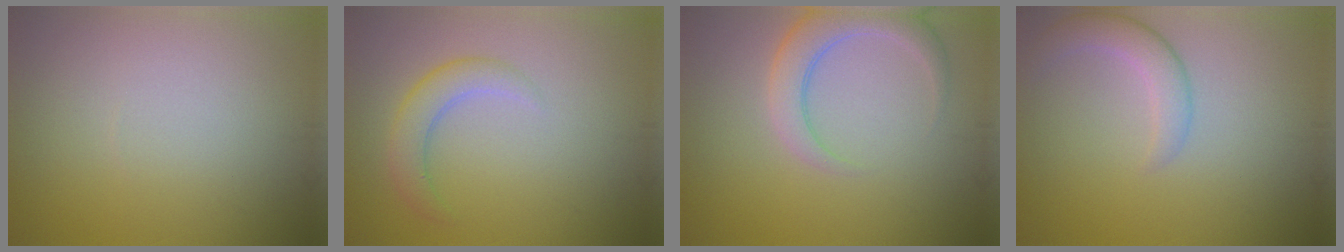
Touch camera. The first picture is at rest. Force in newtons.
{"total": 2.8, "press": 2.8, "slide": 0.1}
{"total": 4.1, "press": 4.1, "slide": 0.5}
{"total": 2.7, "press": 2.7, "slide": 0.2}